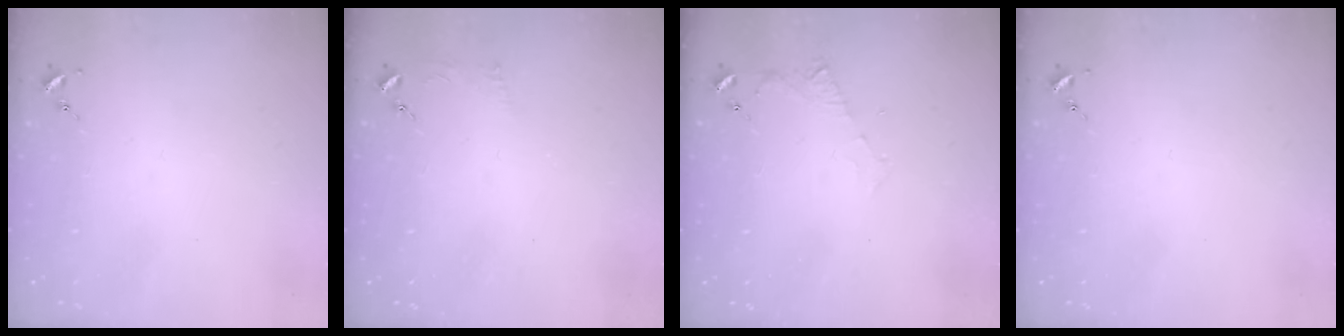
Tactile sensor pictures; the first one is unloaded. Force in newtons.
{"total": 2.4, "press": 2.4, "slide": 0.3}
{"total": 5.8, "press": 5.8, "slide": 0.5}
{"total": 0.0}